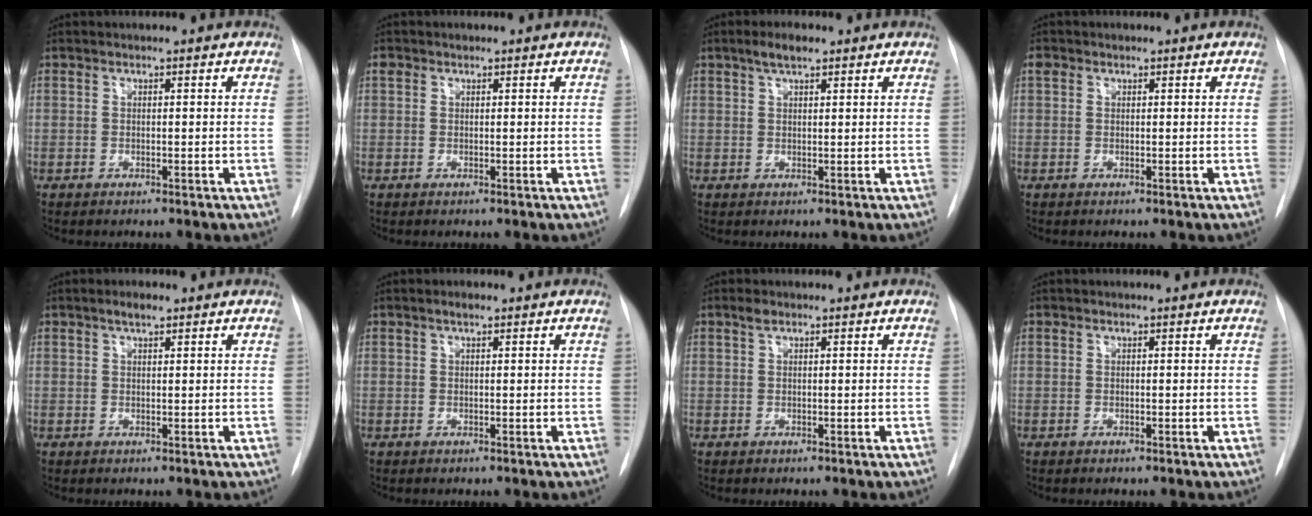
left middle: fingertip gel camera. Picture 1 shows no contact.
{"total": 1.0, "force": [0.6, 0.8, 0.3], "torque": [-0.007, 0.012, 0.011]}
{"total": 2.9, "force": [2.0, 0.9, 1.9], "torque": [-0.039, 0.008, 0.035]}
{"total": 1.1, "force": [0.6, 0.8, 0.3], "torque": [-0.008, 0.012, 0.010]}
{"total": 1.8, "force": [1.3, 0.6, 1.2], "torque": [-0.023, 0.005, 0.021]}
{"total": 1.0, "force": [0.7, 0.3, 0.7], "torque": [-0.013, 0.003, 0.011]}
{"total": 1.0, "force": [0.7, 0.4, 0.6], "torque": [-0.013, 0.009, 0.013]}
{"total": 0.0}